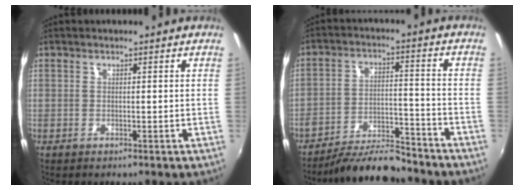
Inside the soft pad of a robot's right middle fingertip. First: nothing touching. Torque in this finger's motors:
{"motor_torque": [-0.45, -0.56, 0.20, 0.02]}